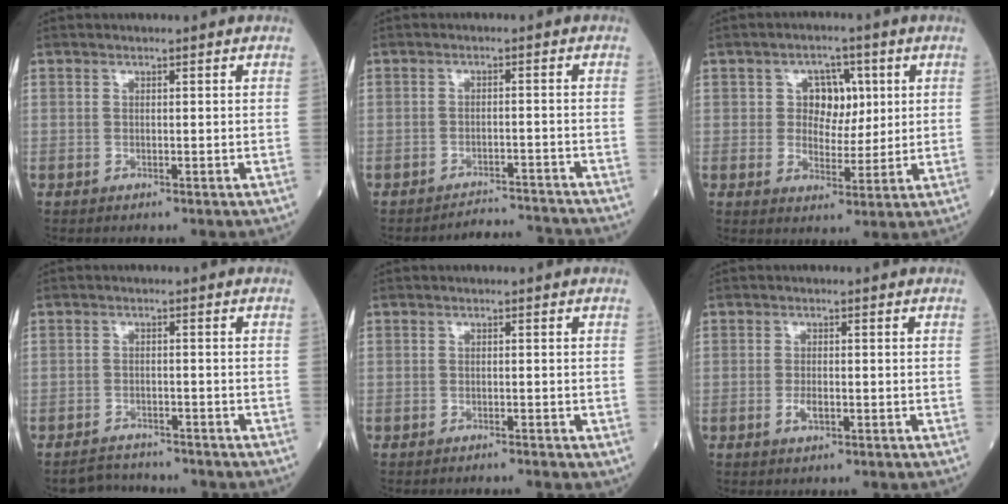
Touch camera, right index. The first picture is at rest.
{"total": 3.4, "force": [-3.4, 0.0, 0.1], "torque": [0.003, -0.007, -0.045]}
{"total": 5.8, "force": [1.5, 4.3, 3.6], "torque": [-0.048, 0.013, 0.026]}
{"total": 3.5, "force": [-3.4, 0.8, -0.4], "torque": [0.002, -0.008, -0.056]}
{"total": 1.1, "force": [-1.0, 0.1, 0.6], "torque": [-0.011, -0.001, -0.014]}
{"total": 1.9, "force": [-0.7, 0.7, 1.6], "torque": [-0.031, 0.000, -0.011]}